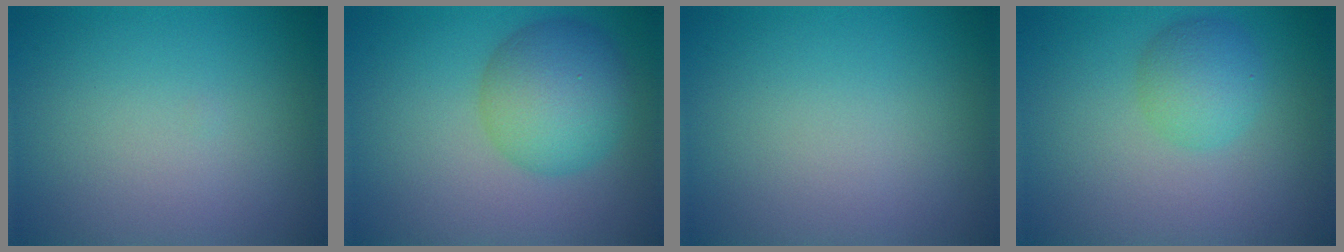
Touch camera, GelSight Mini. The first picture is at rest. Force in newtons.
{"total": 5.9, "press": 5.9, "slide": 0.1}
{"total": 0.0}
{"total": 3.0, "press": 2.9, "slide": 0.2}